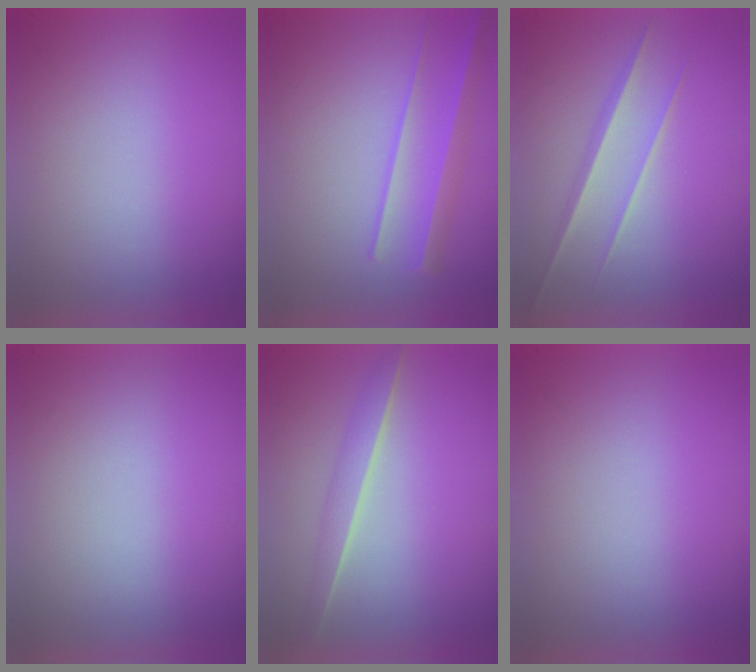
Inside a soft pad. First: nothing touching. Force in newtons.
{"total": 2.2}
{"total": 1.5}
{"total": 0.0}
{"total": 1.7}
{"total": 0.0}